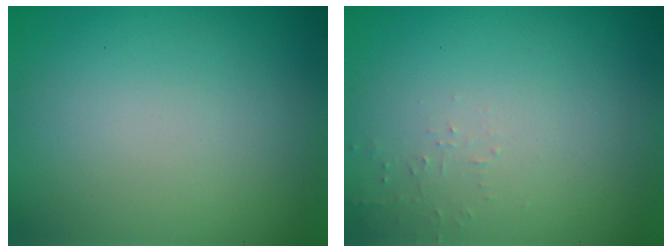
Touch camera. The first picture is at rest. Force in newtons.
{"total": 0.8, "press": 0.7, "slide": 0.1}